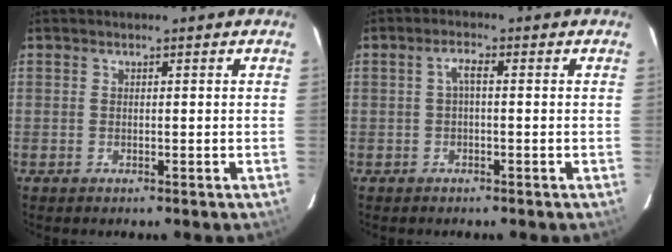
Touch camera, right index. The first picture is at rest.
{"total": 1.9, "force": [-0.2, 0.5, 1.8], "torque": [-0.038, 0.009, -0.004]}